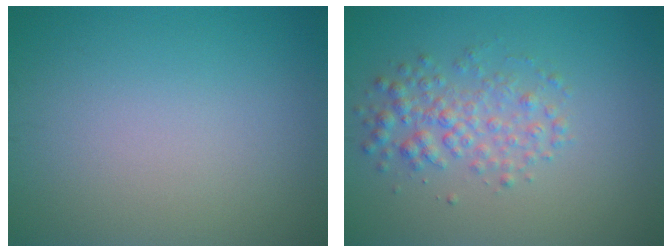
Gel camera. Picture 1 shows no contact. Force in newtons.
{"total": 3.0, "press": 3.0, "slide": 0.0}